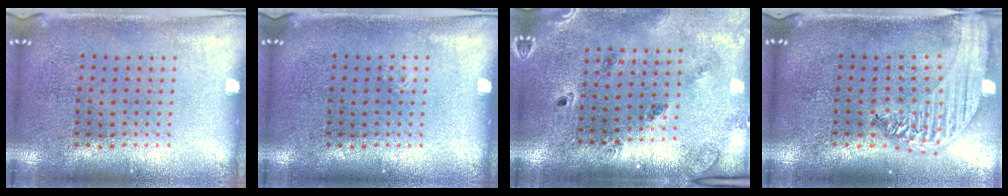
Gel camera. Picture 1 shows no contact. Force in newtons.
{"total": 0.0}
{"total": 1.4, "press": 1.3, "slide": 0.2}
{"total": 2.3, "press": 2.0, "slide": 1.1}